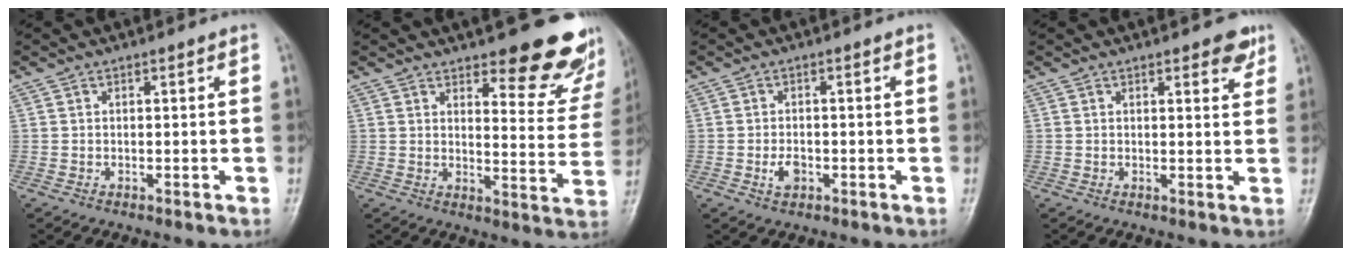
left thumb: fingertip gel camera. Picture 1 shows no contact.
{"total": 15.6, "force": [11.8, 5.2, 8.7], "torque": [-0.053, -0.087, 0.137]}
{"total": 2.6, "force": [-0.9, 1.7, 1.8], "torque": [-0.032, 0.002, -0.015]}
{"total": 3.9, "force": [2.4, 1.5, 2.6], "torque": [-0.018, -0.010, 0.025]}